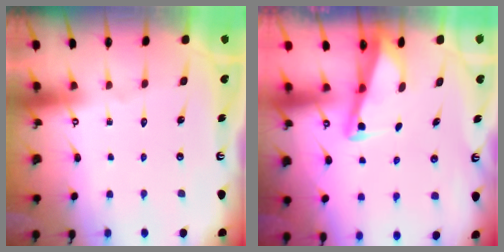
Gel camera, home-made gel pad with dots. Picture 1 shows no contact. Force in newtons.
{"total": 2.7, "press": 2.7, "slide": 0.3}